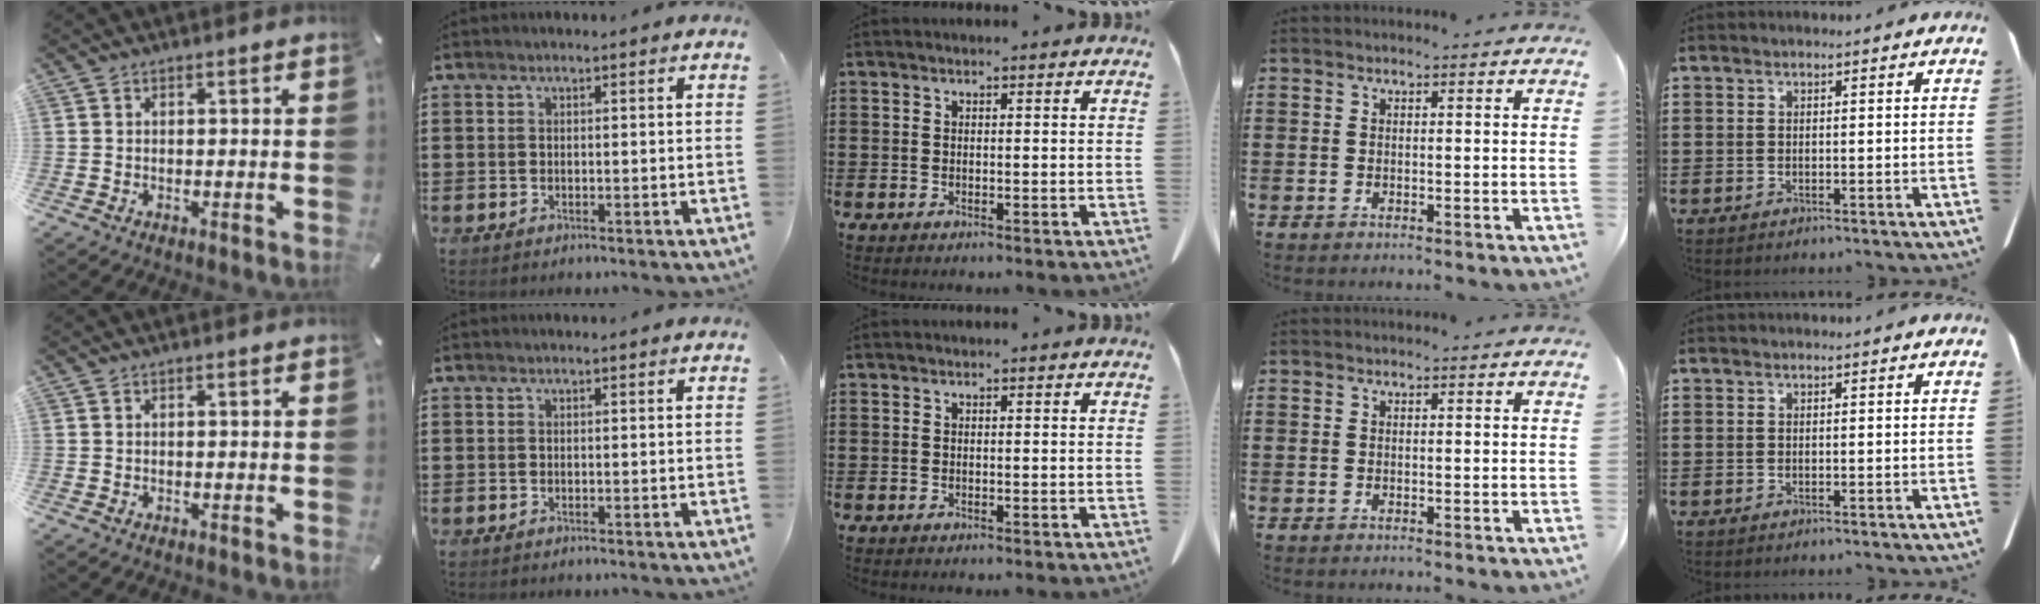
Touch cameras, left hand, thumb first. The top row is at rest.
{}